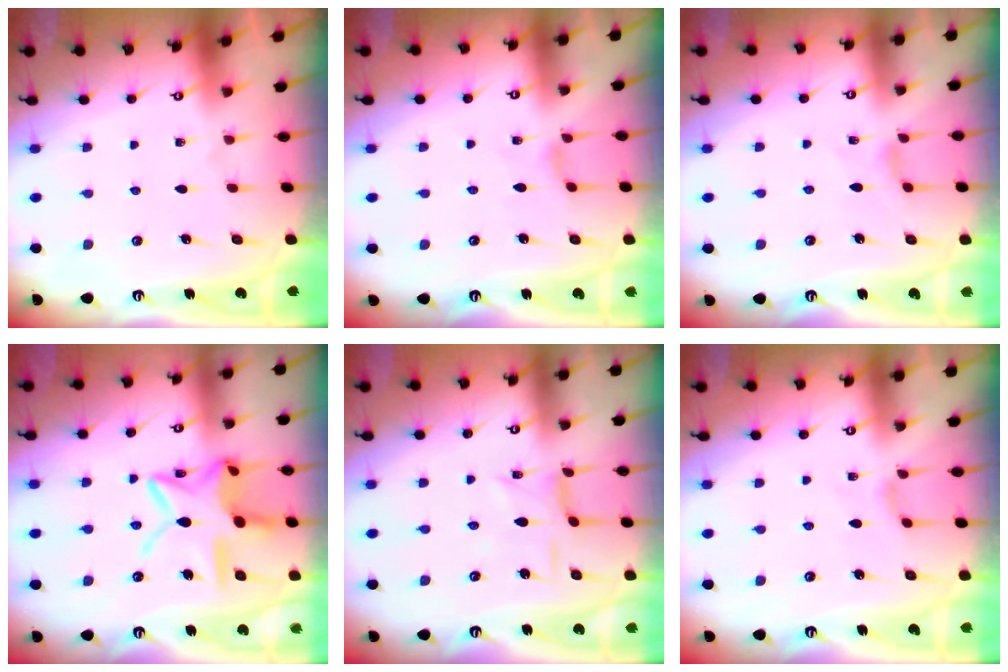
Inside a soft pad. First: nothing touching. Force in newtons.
{"total": 1.9, "press": 1.9, "slide": 0.4}
{"total": 1.4, "press": 1.3, "slide": 0.4}
{"total": 14.9, "press": 14.9, "slide": 1.1}
{"total": 2.3, "press": 2.3, "slide": 0.2}
{"total": 1.4, "press": 1.3, "slide": 0.4}